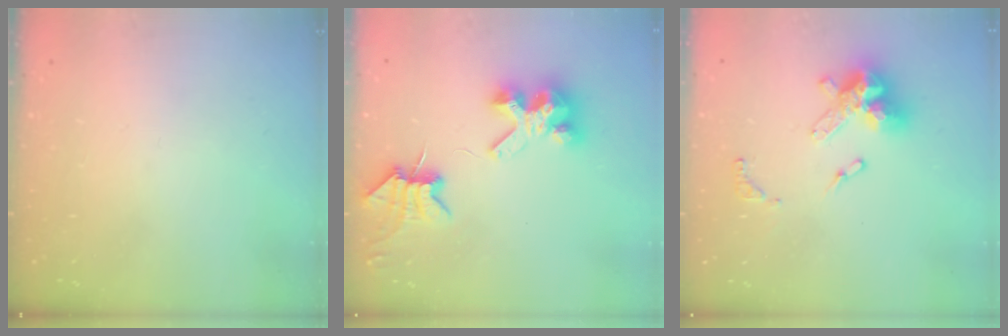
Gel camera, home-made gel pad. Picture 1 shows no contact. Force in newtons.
{"total": 7.0, "press": 7.0, "slide": 0.9}
{"total": 14.1, "press": 14.1, "slide": 0.9}